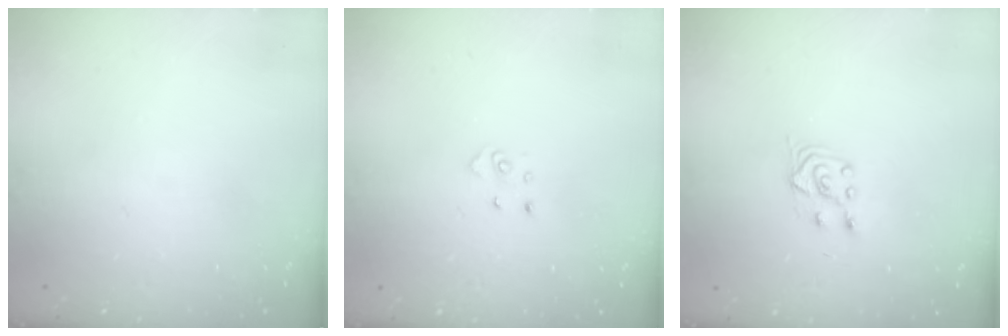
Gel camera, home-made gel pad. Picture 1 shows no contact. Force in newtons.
{"total": 2.6, "press": 2.6, "slide": 0.3}
{"total": 3.9, "press": 3.8, "slide": 0.9}